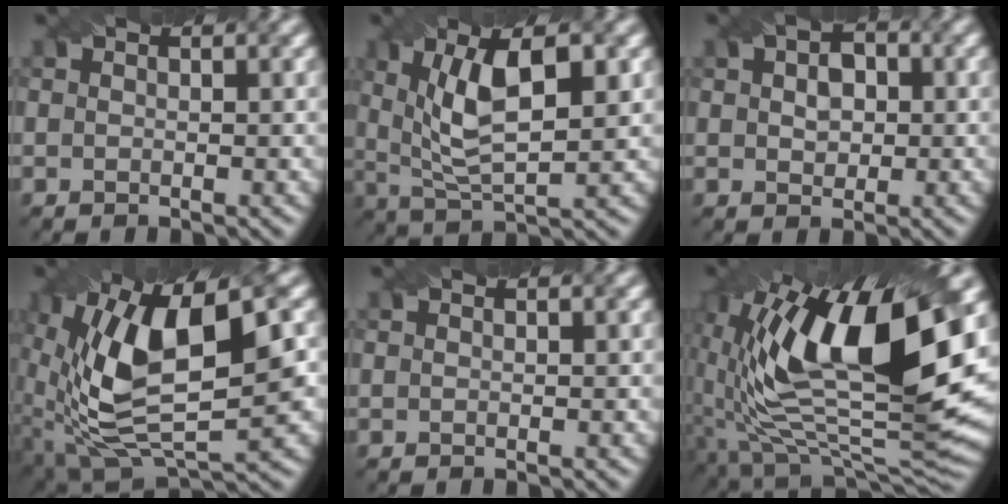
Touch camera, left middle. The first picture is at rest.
{"total": 7.8, "force": [1.8, 2.9, 7.0], "torque": [-0.133, 0.002, 0.031]}
{"total": 3.4, "force": [0.5, 2.5, 2.3], "torque": [-0.033, 0.005, 0.006]}
{"total": 13.8, "force": [1.5, 6.6, 12.0], "torque": [-0.237, -0.011, 0.029]}
{"total": 0.0}
{"total": 15.6, "force": [4.7, 6.5, 13.4], "torque": [-0.239, -0.002, 0.074]}